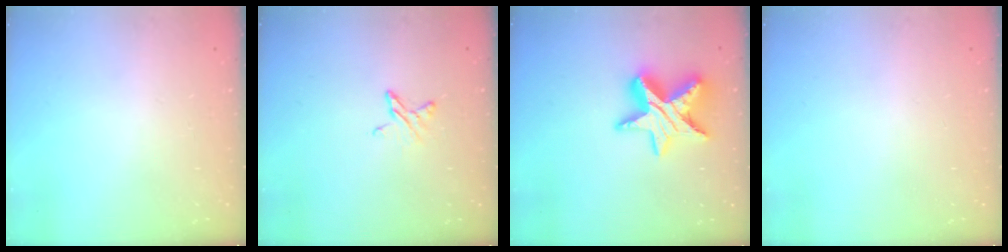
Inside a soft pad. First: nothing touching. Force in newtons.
{"total": 4.3, "press": 4.3, "slide": 0.5}
{"total": 15.6, "press": 15.6, "slide": 1.2}
{"total": 0.0}